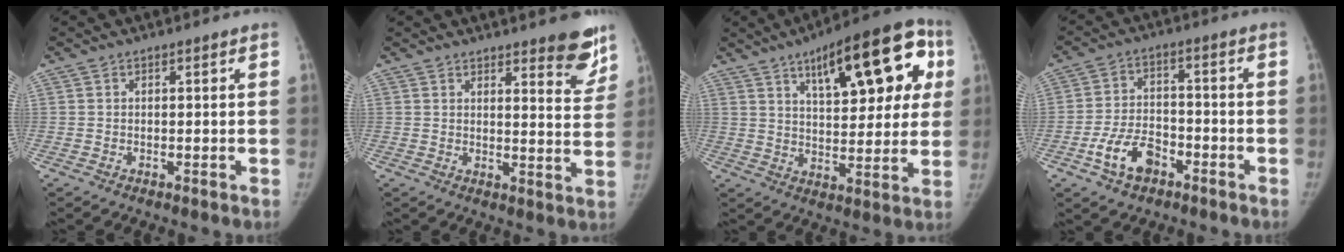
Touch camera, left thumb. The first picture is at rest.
{"total": 8.6, "force": [6.3, 2.3, 5.4], "torque": [-0.034, -0.043, 0.074]}
{"total": 21.4, "force": [8.6, 8.5, 17.6], "torque": [-0.202, 0.002, 0.119]}
{"total": 8.7, "force": [-4.8, 5.4, 4.9], "torque": [-0.084, 0.030, -0.085]}